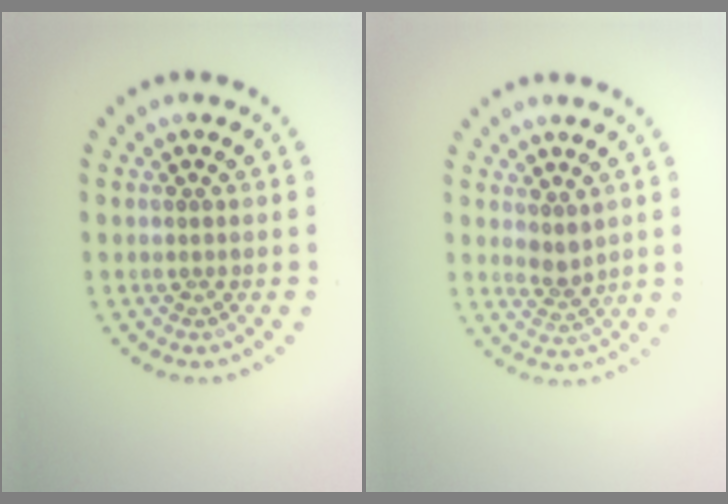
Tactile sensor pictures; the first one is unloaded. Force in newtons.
{"total": 1.6, "press": 1.4, "slide": 0.8}